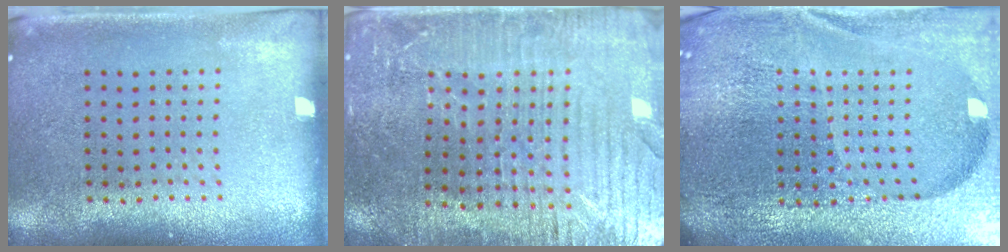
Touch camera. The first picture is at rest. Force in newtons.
{"total": 3.5, "press": 3.4, "slide": 0.7}
{"total": 6.9, "press": 5.9, "slide": 3.6}